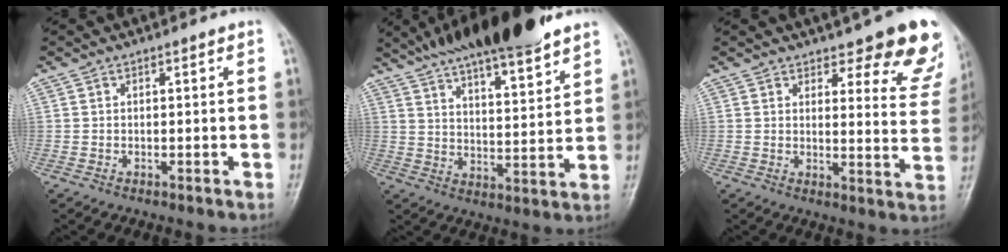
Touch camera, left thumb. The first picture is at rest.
{"total": 18.9, "force": [14.3, 4.5, 11.6], "torque": [-0.163, -0.044, 0.234]}
{"total": 13.2, "force": [9.8, 4.6, 7.5], "torque": [-0.033, -0.062, 0.100]}